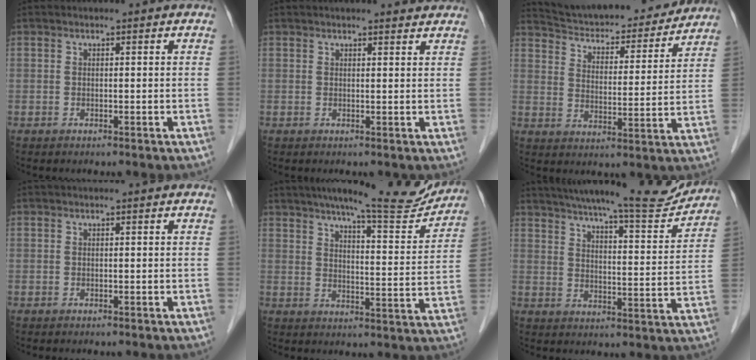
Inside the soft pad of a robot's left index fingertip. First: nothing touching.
{"total": 5.6, "force": [5.2, 1.0, 1.8], "torque": [-0.018, 0.013, 0.052]}
{"total": 21.0, "force": [19.6, 4.7, 6.0], "torque": [-0.092, -0.007, 0.267]}
{"total": 0.0}
{"total": 16.3, "force": [14.6, 1.4, 7.0], "torque": [-0.097, -0.026, 0.188]}
{"total": 18.3, "force": [16.8, 1.2, 7.1], "torque": [-0.105, -0.028, 0.224]}